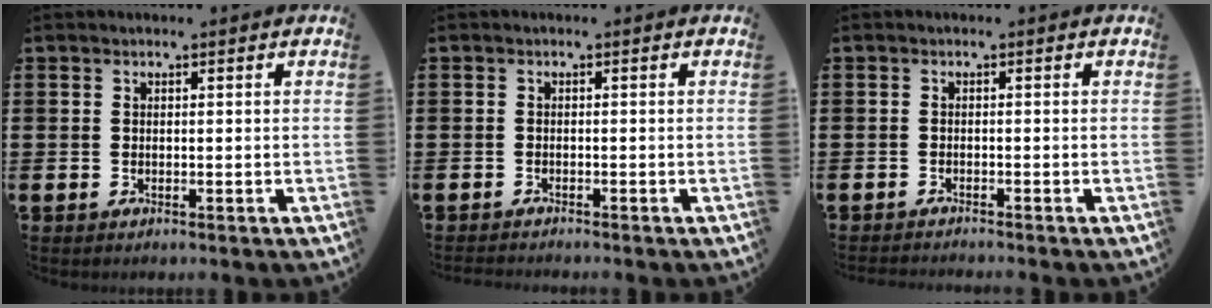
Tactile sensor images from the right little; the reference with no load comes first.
{"total": 0.7, "force": [-0.7, 0.0, 0.1], "torque": [-0.002, -0.002, -0.014]}
{"total": 0.8, "force": [-0.8, -0.1, 0.0], "torque": [-0.001, -0.001, -0.016]}